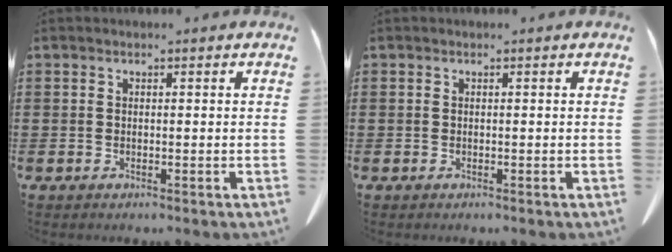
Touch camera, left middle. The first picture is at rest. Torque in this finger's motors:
{"motor_torque": [0.74, -1.40, 0.10, -0.01]}